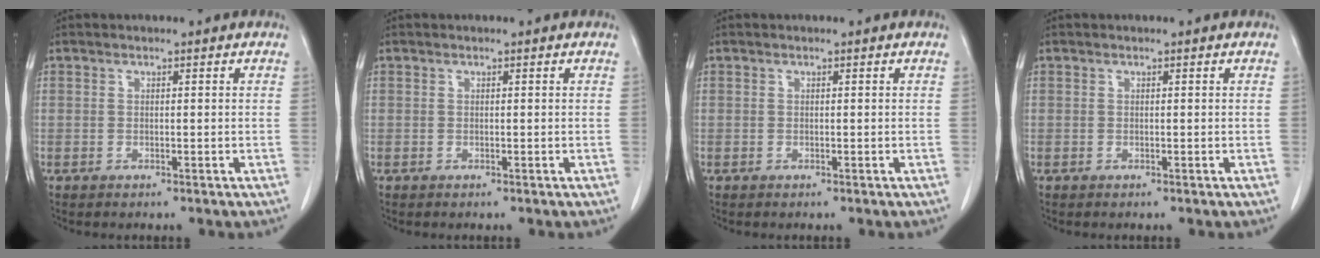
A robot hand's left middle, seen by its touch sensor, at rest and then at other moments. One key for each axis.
{"total": 0.0}
{"total": 0.0}
{"total": 0.0}